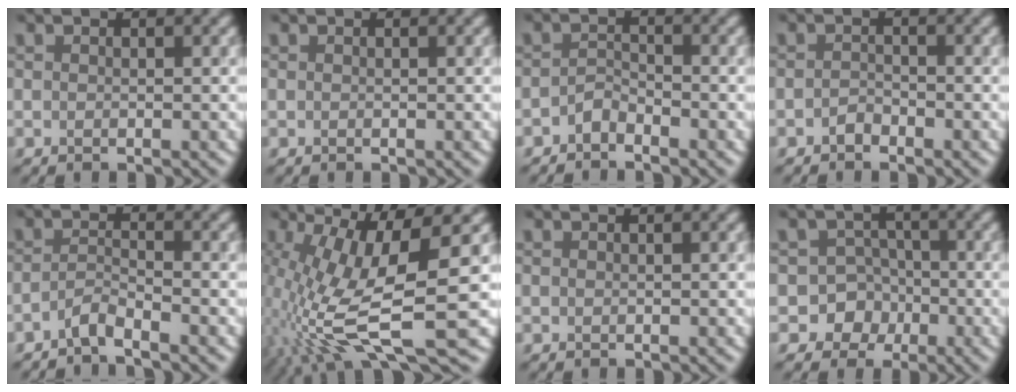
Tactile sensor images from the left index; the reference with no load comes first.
{"total": 0.0}
{"total": 1.2, "force": [-1.2, 0.3, 0.3], "torque": [-0.007, 0.011, -0.025]}
{"total": 0.8, "force": [-0.7, 0.3, 0.2], "torque": [-0.003, 0.007, -0.015]}
{"total": 1.9, "force": [-1.7, 0.0, 0.9], "torque": [-0.017, 0.005, -0.043]}
{"total": 12.3, "force": [-1.2, 3.9, 11.6], "torque": [-0.231, -0.016, -0.011]}
{"total": 0.0}
{"total": 6.3, "force": [-2.5, 5.8, 0.3], "torque": [0.020, 0.012, -0.060]}